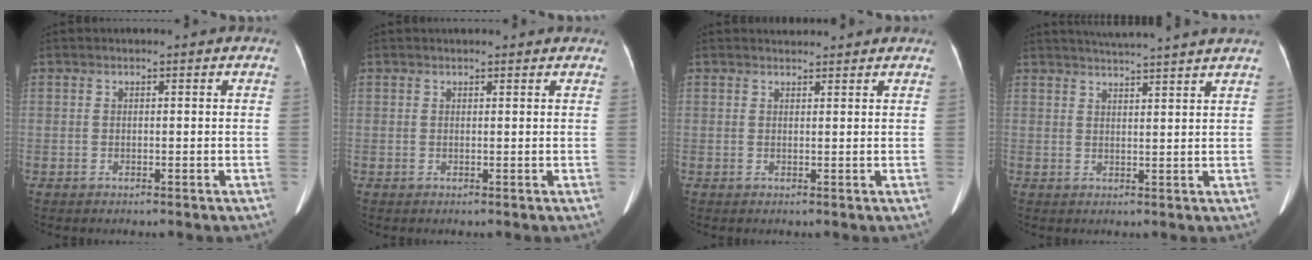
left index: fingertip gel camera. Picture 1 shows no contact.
{"total": 3.7, "force": [3.3, 1.0, 1.2], "torque": [-0.014, 0.027, 0.036]}
{"total": 2.2, "force": [2.2, 0.3, 0.1], "torque": [-0.011, 0.018, 0.033]}
{"total": 10.8, "force": [10.0, -1.3, 4.1], "torque": [-0.066, 0.007, 0.125]}